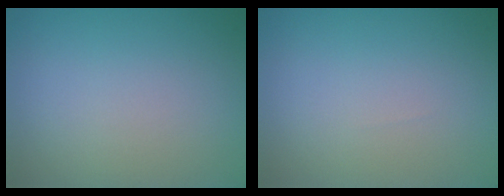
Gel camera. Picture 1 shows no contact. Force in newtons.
{"total": 0.0}